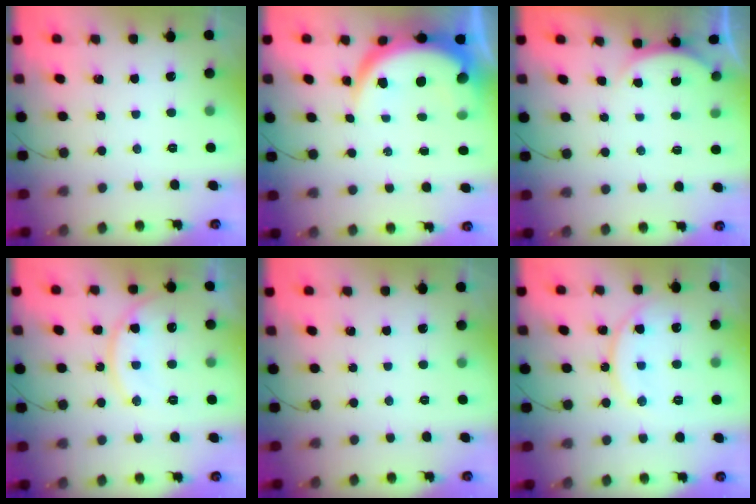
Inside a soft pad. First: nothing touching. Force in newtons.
{"total": 8.8, "press": 8.7, "slide": 0.8}
{"total": 2.3, "press": 2.2, "slide": 0.6}
{"total": 12.8, "press": 12.7, "slide": 0.7}
{"total": 0.0}
{"total": 13.5, "press": 13.4, "slide": 1.1}